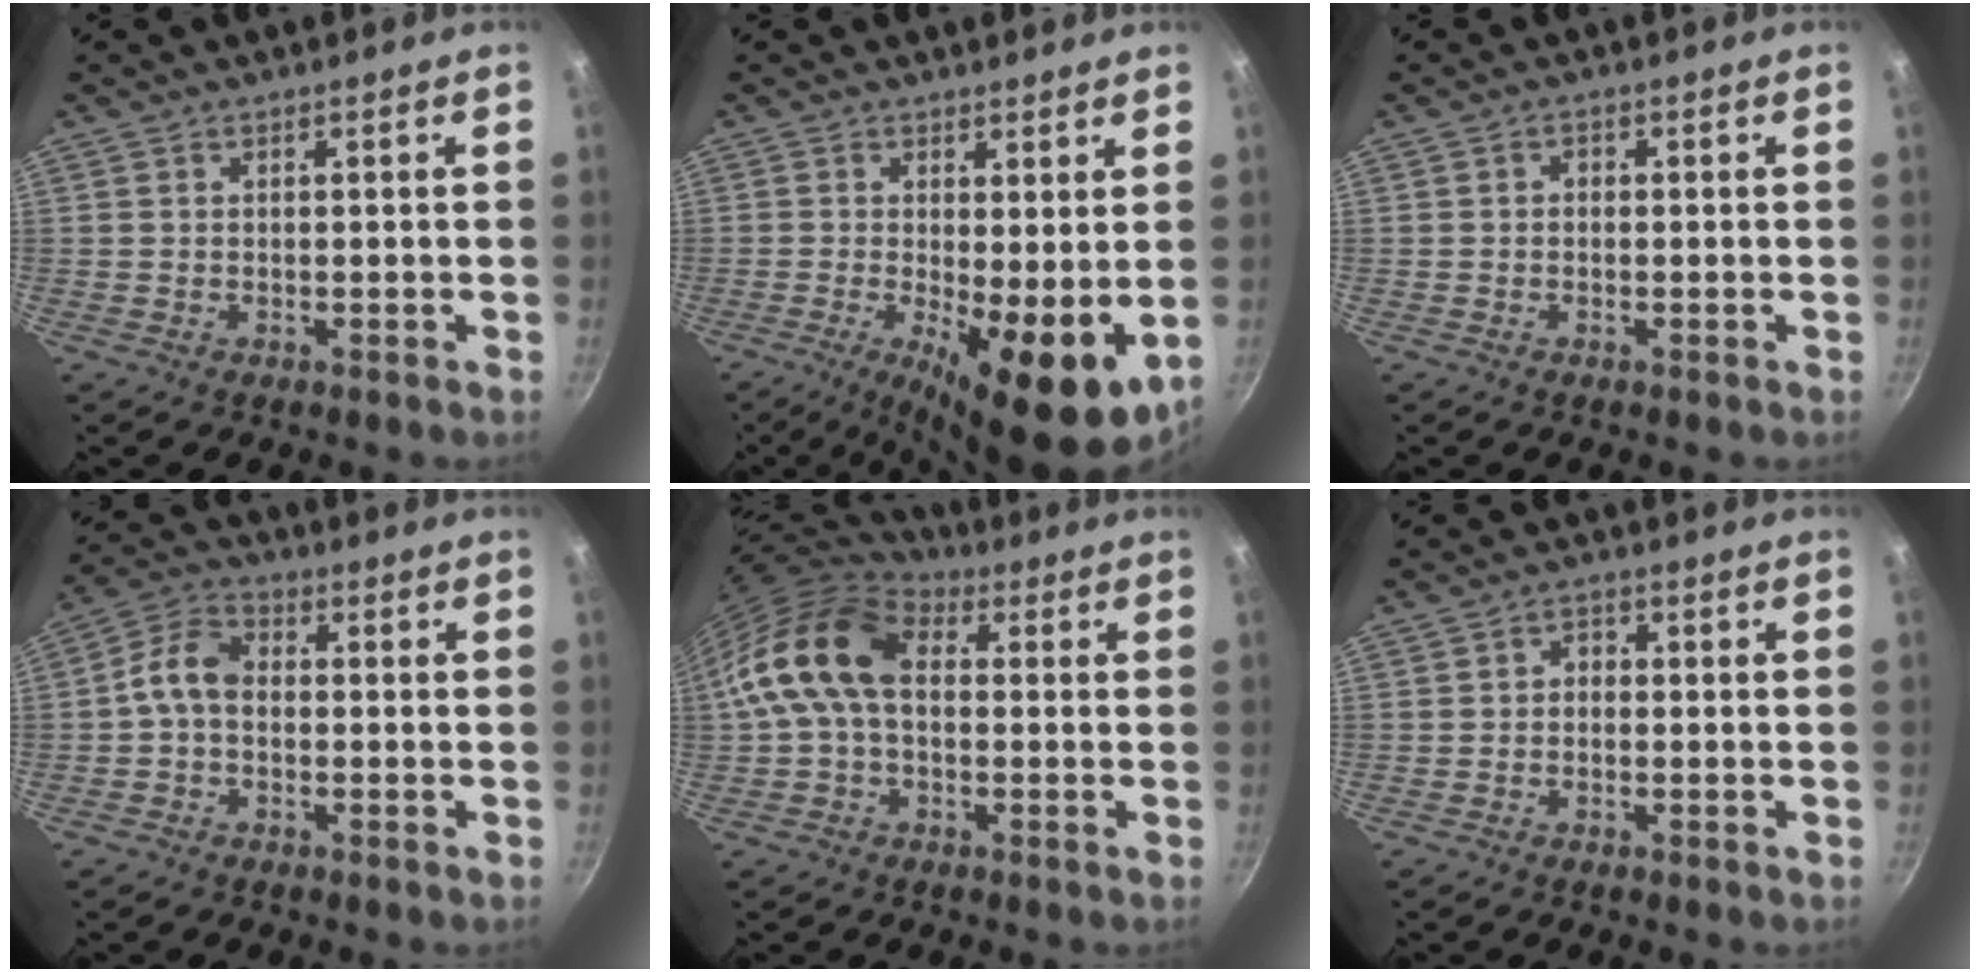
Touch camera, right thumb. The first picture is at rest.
{"total": 12.2, "force": [-1.2, 4.1, 11.4], "torque": [-0.155, -0.016, -0.011]}
{"total": 1.2, "force": [-0.1, 1.0, 0.7], "torque": [-0.011, 0.007, -0.003]}
{"total": 6.6, "force": [-0.8, 4.6, 4.6], "torque": [-0.081, 0.028, -0.031]}
{"total": 13.5, "force": [1.0, 9.0, 10.0], "torque": [-0.167, 0.029, -0.002]}
{"total": 2.2, "force": [-0.4, 1.8, 1.3], "torque": [-0.014, 0.012, -0.010]}